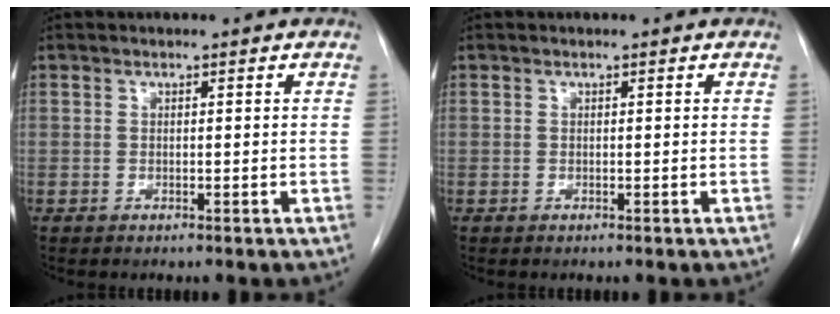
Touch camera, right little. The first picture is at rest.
{"total": 0.0}